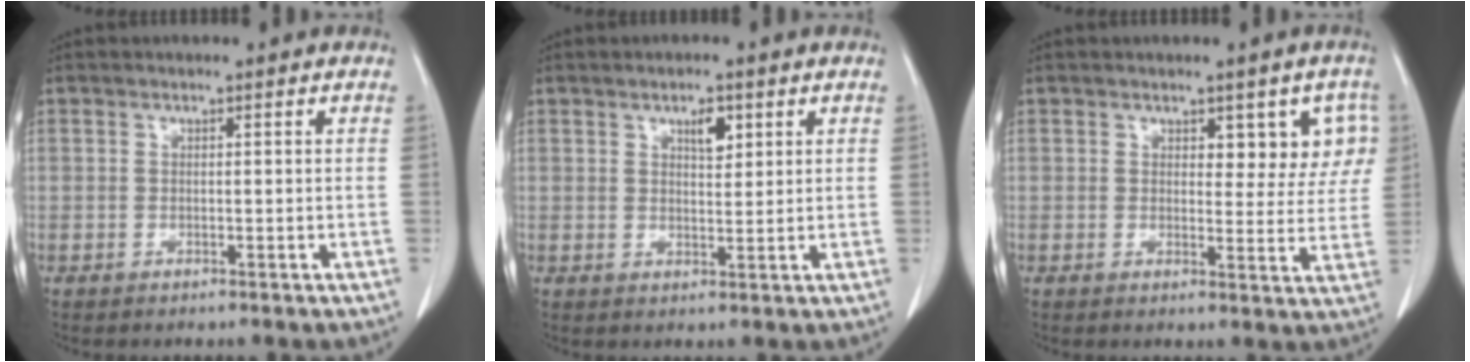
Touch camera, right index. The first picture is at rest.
{"total": 2.9, "force": [1.6, 1.0, 2.2], "torque": [-0.036, -0.003, 0.028]}
{"total": 5.9, "force": [2.5, 3.2, 4.3], "torque": [-0.024, 0.006, 0.026]}